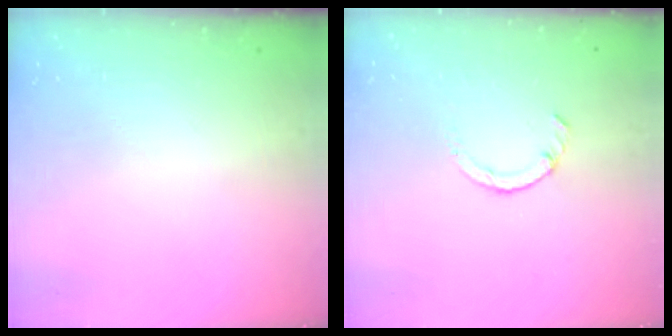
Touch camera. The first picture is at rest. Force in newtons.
{"total": 2.2, "press": 2.1, "slide": 0.4}